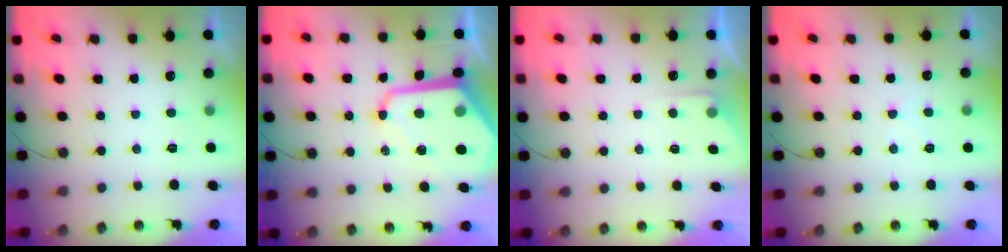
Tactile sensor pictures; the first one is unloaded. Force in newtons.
{"total": 16.1, "press": 16.1, "slide": 1.4}
{"total": 3.2, "press": 3.1, "slide": 0.5}
{"total": 5.5, "press": 5.5, "slide": 0.6}